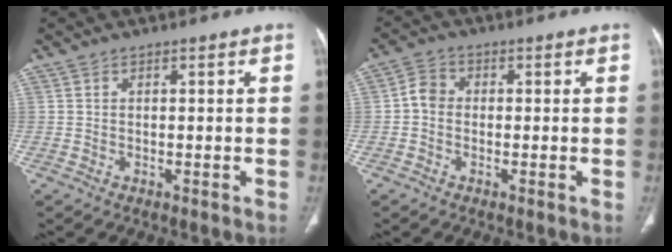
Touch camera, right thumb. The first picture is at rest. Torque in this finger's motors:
{"motor_torque": [0.03, 0.15, 0.41, -0.35, -0.01]}